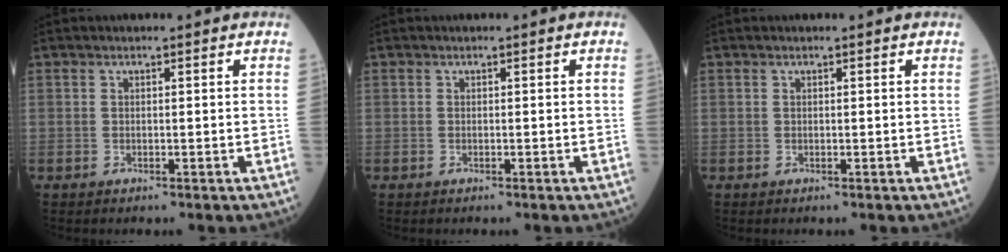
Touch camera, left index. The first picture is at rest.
{"total": 0.0}
{"total": 0.0}